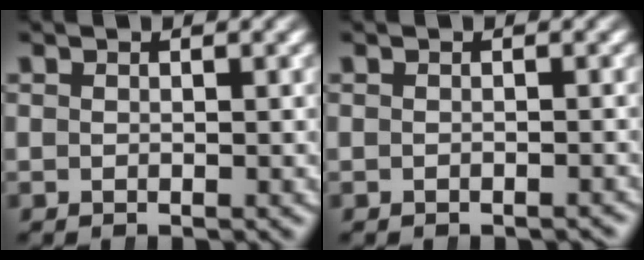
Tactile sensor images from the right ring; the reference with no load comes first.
{"total": 0.8, "force": [-0.7, -0.1, -0.3], "torque": [0.006, -0.002, -0.008]}